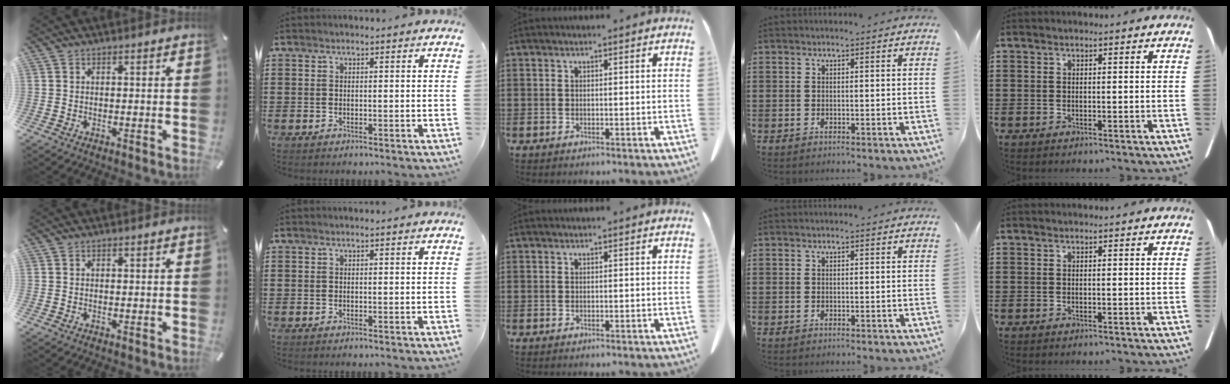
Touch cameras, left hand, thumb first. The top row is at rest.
{}